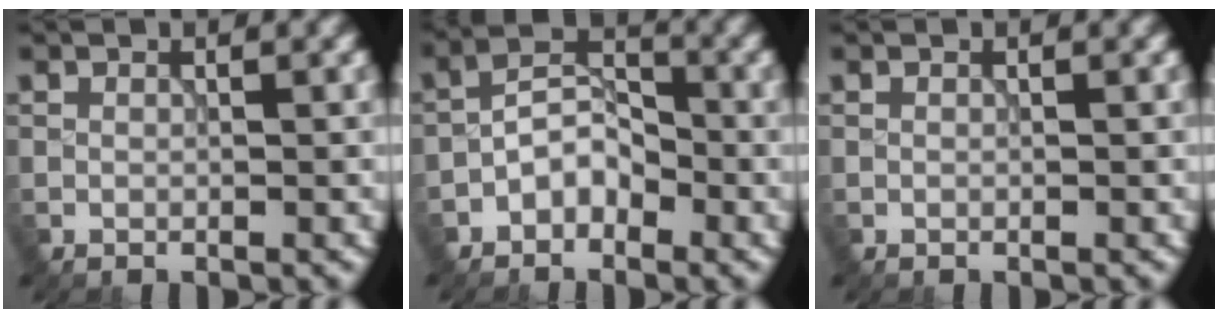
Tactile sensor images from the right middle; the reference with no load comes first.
{"total": 3.4, "force": [-1.8, 2.1, 1.9], "torque": [-0.029, 0.014, -0.040]}
{"total": 0.0}